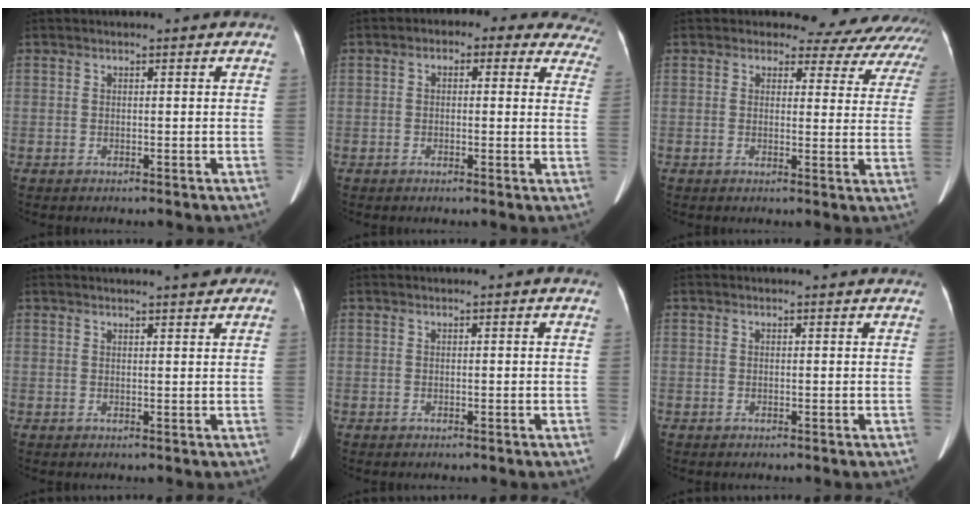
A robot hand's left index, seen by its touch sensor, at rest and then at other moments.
{"total": 12.7, "force": [9.3, 6.0, 6.2], "torque": [-0.044, 0.028, 0.087]}
{"total": 14.4, "force": [13.2, 5.1, 2.2], "torque": [0.004, -0.043, 0.112]}
{"total": 6.2, "force": [5.3, 0.8, 3.1], "torque": [-0.042, 0.018, 0.060]}
{"total": 0.5, "force": [0.4, -0.1, 0.3], "torque": [-0.011, 0.008, 0.013]}
{"total": 2.5, "force": [2.4, 0.2, 0.5], "torque": [-0.012, 0.012, 0.023]}